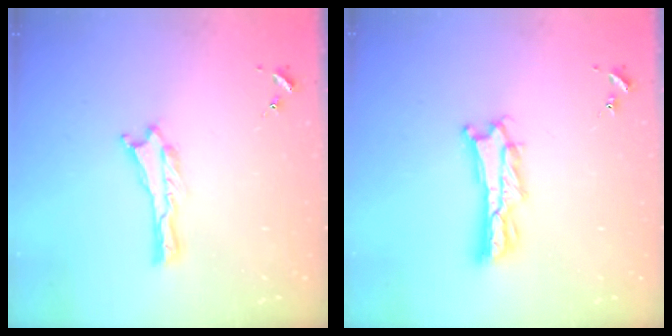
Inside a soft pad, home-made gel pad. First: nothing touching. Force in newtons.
{"total": 4.3, "press": 4.3, "slide": 0.5}